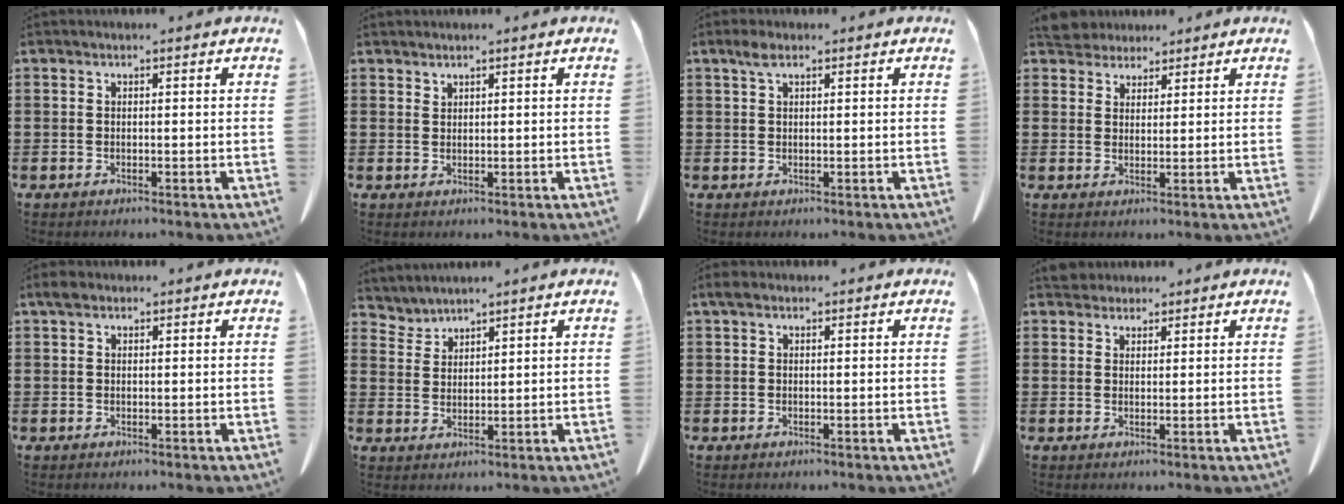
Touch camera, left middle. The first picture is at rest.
{"total": 1.0, "force": [1.0, 0.1, 0.1], "torque": [-0.004, -0.001, 0.021]}
{"total": 1.8, "force": [0.8, 0.7, 1.4], "torque": [-0.031, 0.003, 0.014]}
{"total": 4.1, "force": [3.8, 1.2, 0.4], "torque": [-0.022, -0.008, 0.075]}
{"total": 1.3, "force": [0.7, 0.8, 0.8], "torque": [-0.019, 0.006, 0.012]}
{"total": 2.4, "force": [2.4, 0.1, -0.4], "torque": [-0.001, -0.009, 0.047]}
{"total": 0.8, "force": [0.2, 0.5, 0.6], "torque": [-0.014, 0.006, 0.003]}
{"total": 2.4, "force": [2.2, 1.0, 0.2], "torque": [-0.002, -0.001, 0.043]}